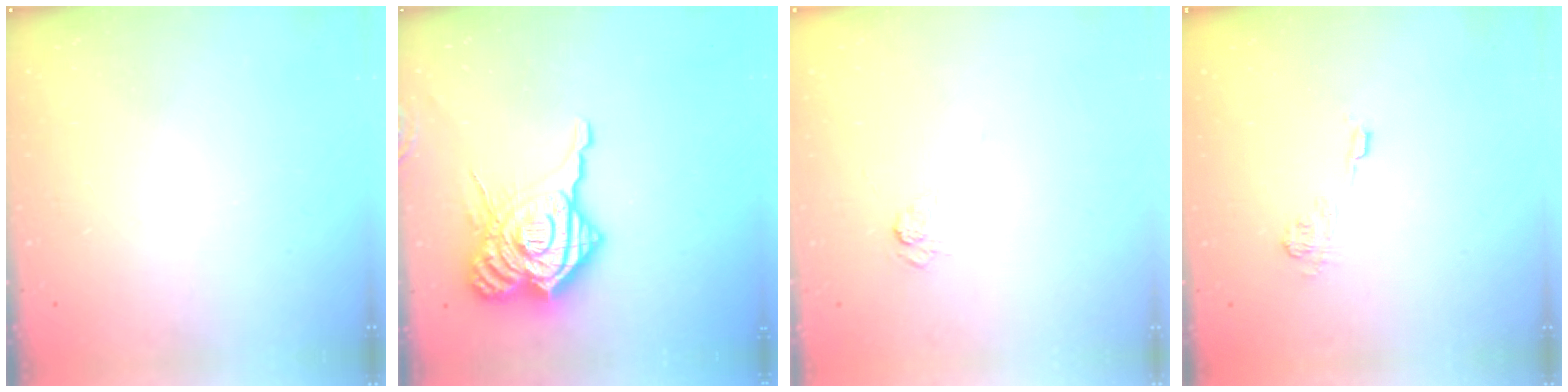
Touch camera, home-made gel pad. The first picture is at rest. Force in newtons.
{"total": 23.6, "press": 23.4, "slide": 2.7}
{"total": 4.0, "press": 3.7, "slide": 1.5}
{"total": 8.0, "press": 7.9, "slide": 1.0}